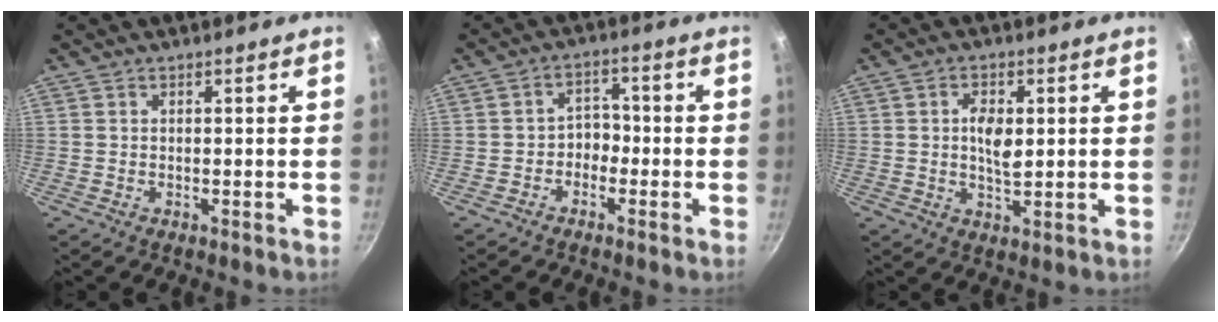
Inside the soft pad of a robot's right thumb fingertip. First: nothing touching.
{"total": 3.6, "force": [-1.6, 2.7, 1.8], "torque": [0.000, 0.025, -0.031]}
{"total": 5.5, "force": [0.8, 2.8, 4.6], "torque": [-0.072, -0.003, 0.013]}